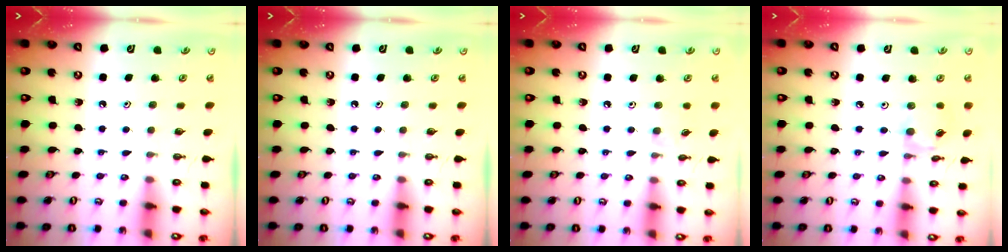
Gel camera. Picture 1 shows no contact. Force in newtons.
{"total": 0.0}
{"total": 3.4, "press": 3.3, "slide": 0.5}
{"total": 6.9, "press": 6.9, "slide": 0.4}